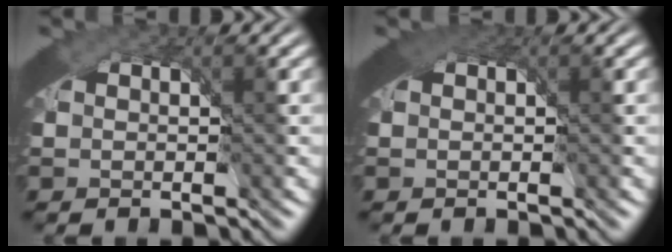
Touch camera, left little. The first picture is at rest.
{"total": 1.7, "force": [0.9, 0.9, 1.0], "torque": [-0.018, -0.002, 0.014]}